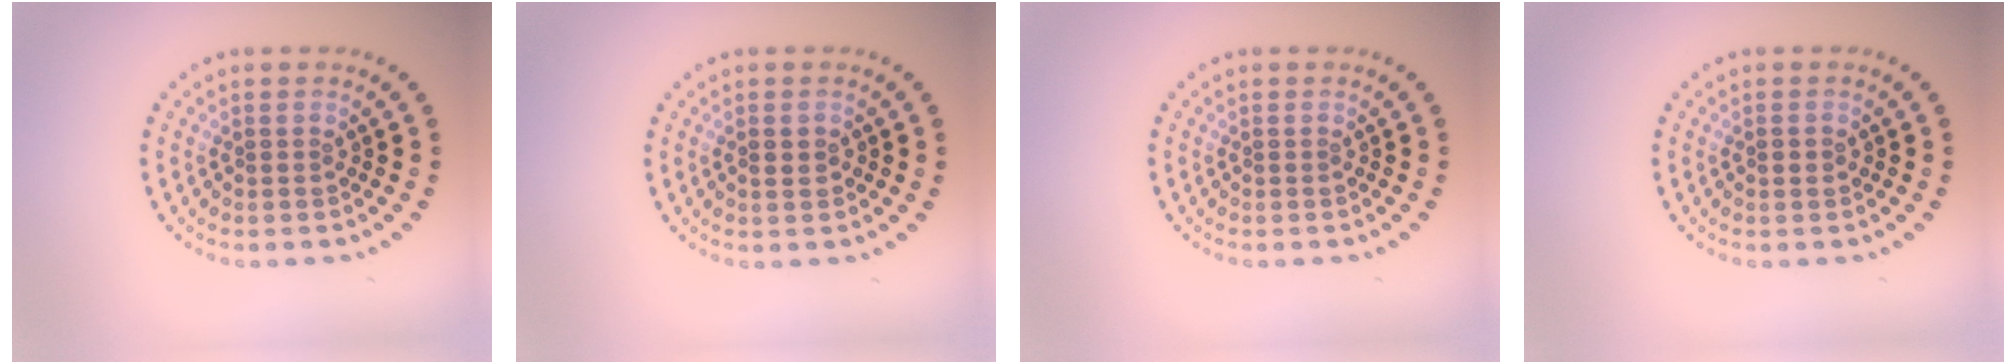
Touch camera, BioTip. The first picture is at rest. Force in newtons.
{"total": 0.9, "press": 0.9, "slide": 0.1}
{"total": 0.0}
{"total": 1.1, "press": 1.1, "slide": 0.0}